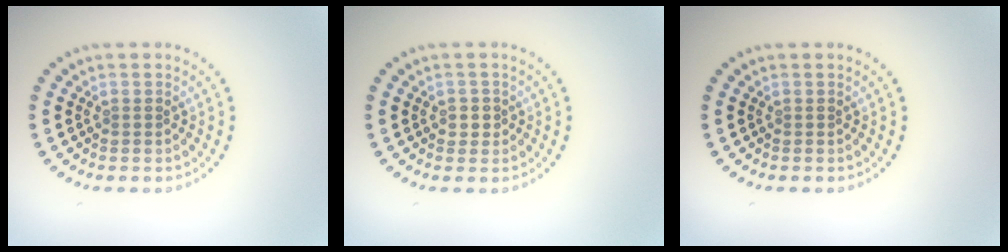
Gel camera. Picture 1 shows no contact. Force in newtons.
{"total": 1.2, "press": 1.0, "slide": 0.5}
{"total": 0.0}